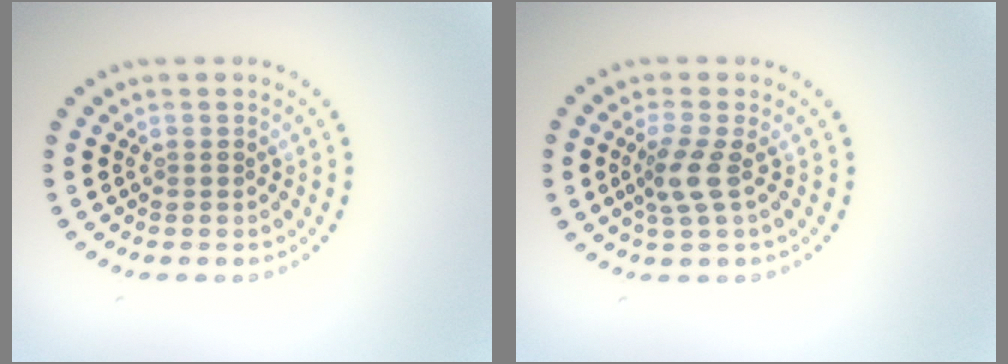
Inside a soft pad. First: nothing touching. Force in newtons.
{"total": 2.4, "press": 1.8, "slide": 1.6}